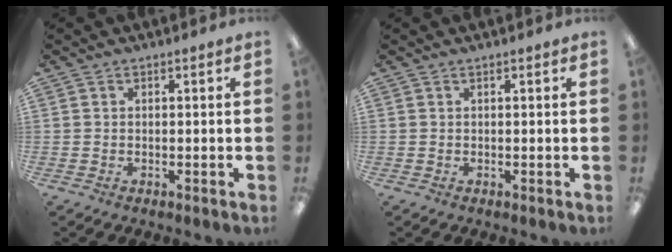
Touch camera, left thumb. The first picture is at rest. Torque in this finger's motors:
{"motor_torque": [0.23, -0.15, -0.14, 0.05, 0.00]}